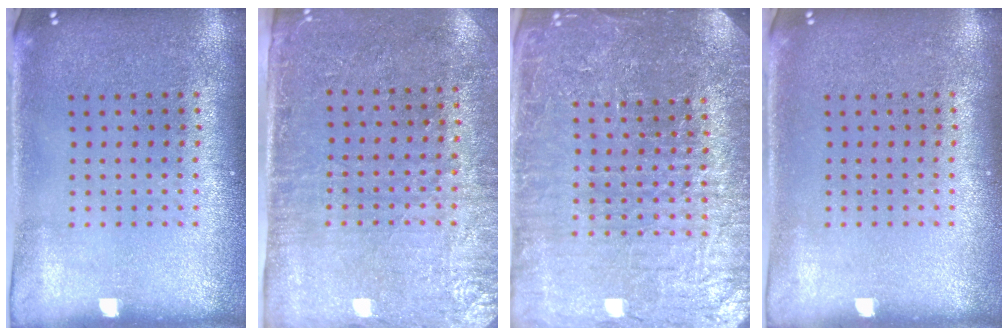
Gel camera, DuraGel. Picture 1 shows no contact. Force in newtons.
{"total": 2.9, "press": 2.5, "slide": 1.5}
{"total": 5.1, "press": 4.6, "slide": 2.0}
{"total": 0.0}